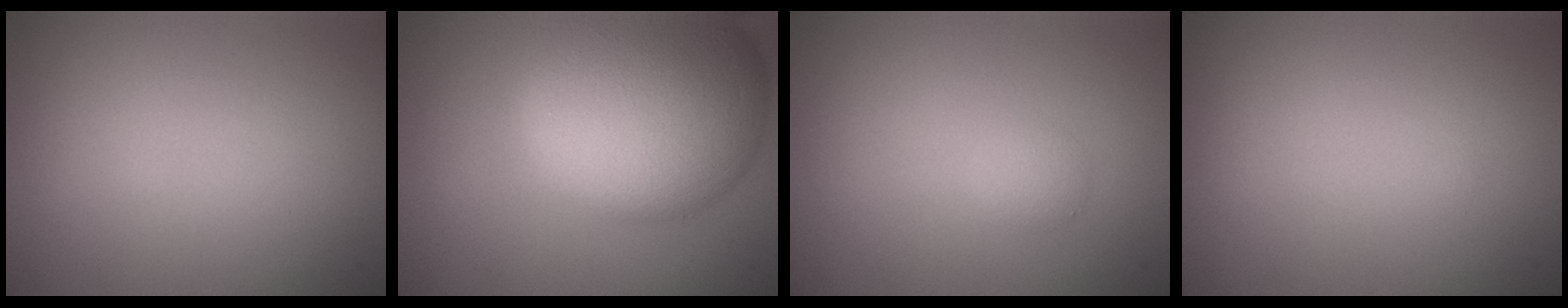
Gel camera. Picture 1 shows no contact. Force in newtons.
{"total": 15.5, "press": 15.5, "slide": 1.0}
{"total": 1.0, "press": 1.0, "slide": 0.1}
{"total": 0.0}